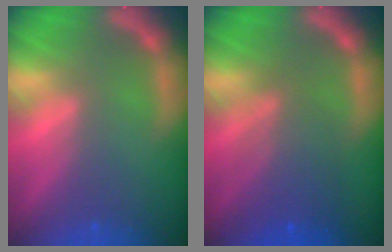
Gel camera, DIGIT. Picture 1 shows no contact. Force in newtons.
{"total": 5.5}